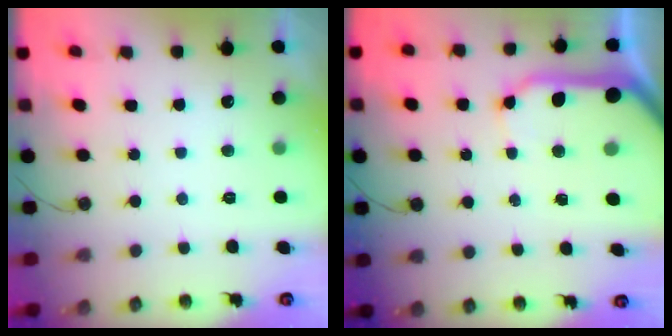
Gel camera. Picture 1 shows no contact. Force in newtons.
{"total": 11.8, "press": 11.7, "slide": 1.5}